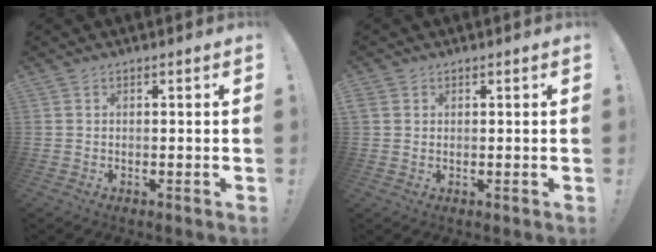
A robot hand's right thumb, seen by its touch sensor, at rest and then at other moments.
{"total": 1.3, "force": [0.8, 1.0, 0.4], "torque": [-0.007, 0.002, 0.015]}